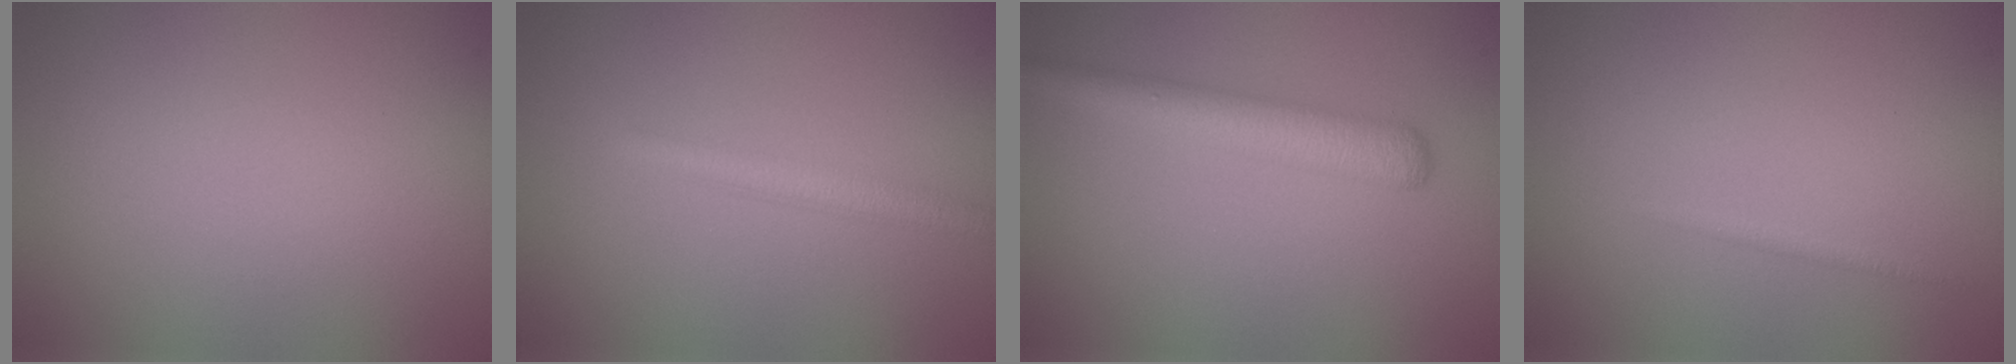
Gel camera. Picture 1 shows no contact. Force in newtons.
{"total": 2.3, "press": 2.2, "slide": 0.2}
{"total": 3.6, "press": 3.6, "slide": 0.1}
{"total": 0.6, "press": 0.6, "slide": 0.0}